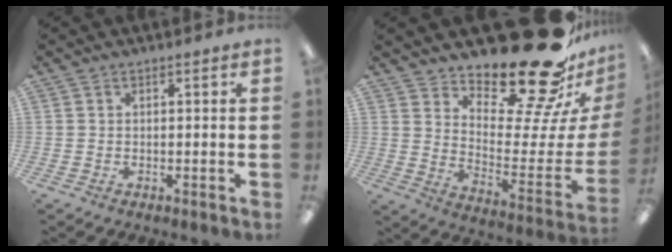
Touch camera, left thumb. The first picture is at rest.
{"total": 23.9, "force": [18.8, 7.6, 12.7], "torque": [-0.159, -0.145, 0.306]}